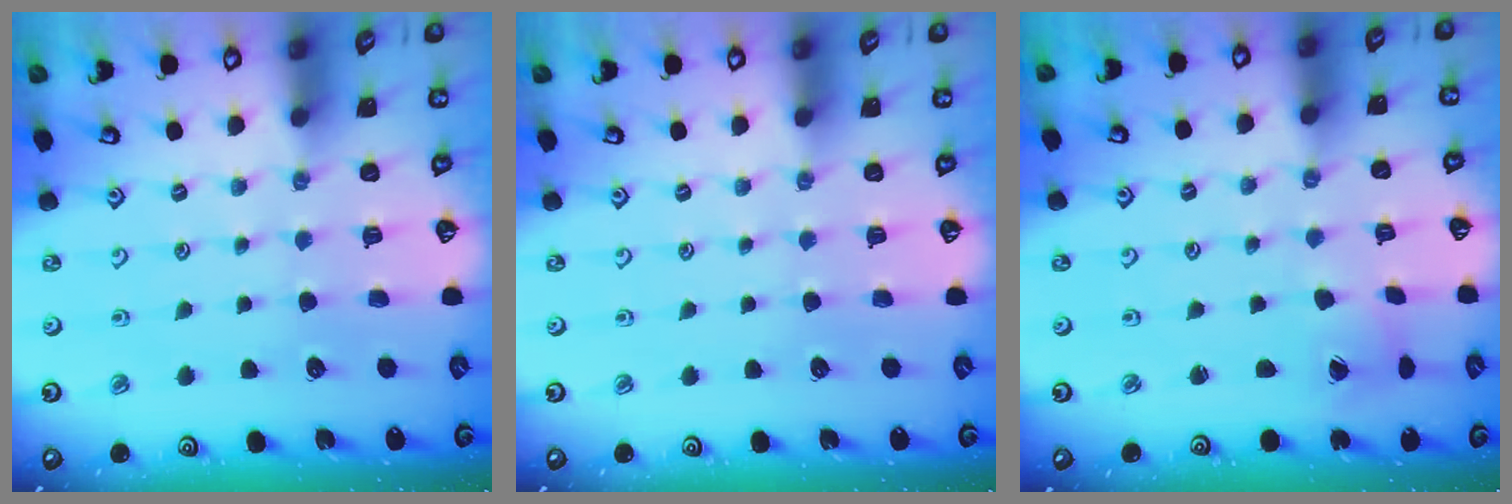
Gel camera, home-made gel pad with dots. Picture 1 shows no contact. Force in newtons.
{"total": 0.0}
{"total": 1.9, "press": 1.9, "slide": 0.2}